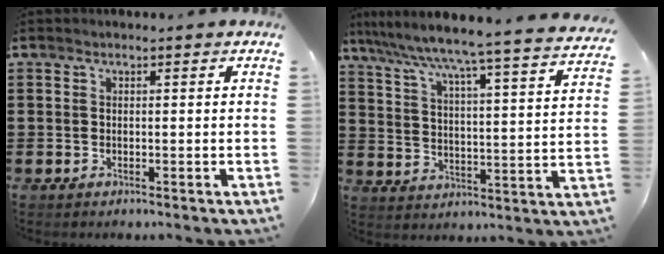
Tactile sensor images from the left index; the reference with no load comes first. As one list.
[{"total": 5.4, "force": [4.7, -1.3, 2.3], "torque": [-0.068, -0.055, 0.067]}]